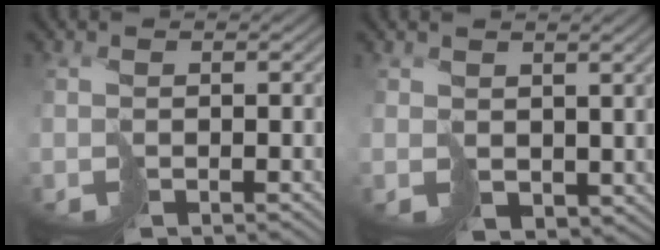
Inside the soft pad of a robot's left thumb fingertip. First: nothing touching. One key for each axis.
{"total": 2.5, "fx": 1.4, "fy": 1.9, "fz": 0.9, "tx": -0.029, "ty": -0.013, "tz": 0.031}